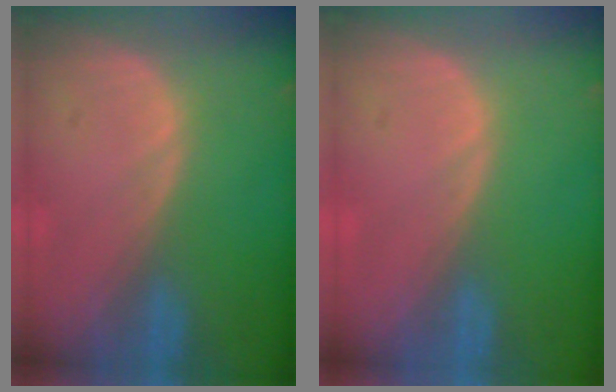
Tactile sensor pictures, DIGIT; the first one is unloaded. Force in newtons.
{"total": 0.0}